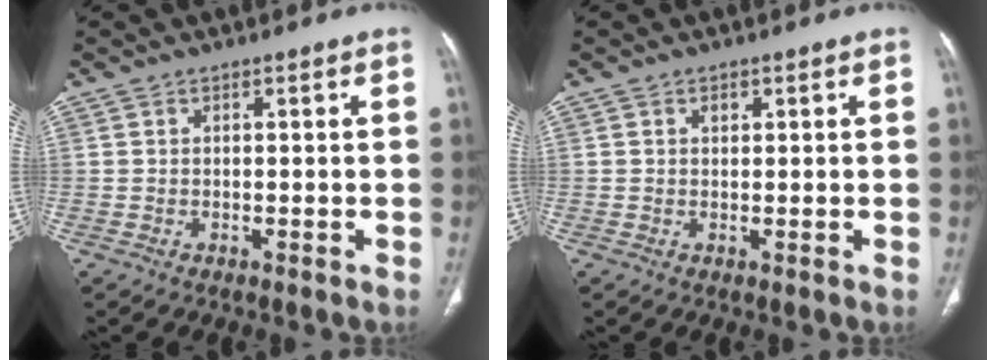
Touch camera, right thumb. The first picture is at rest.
{"total": 1.1, "force": [0.5, 0.8, 0.6], "torque": [-0.004, -0.001, 0.008]}